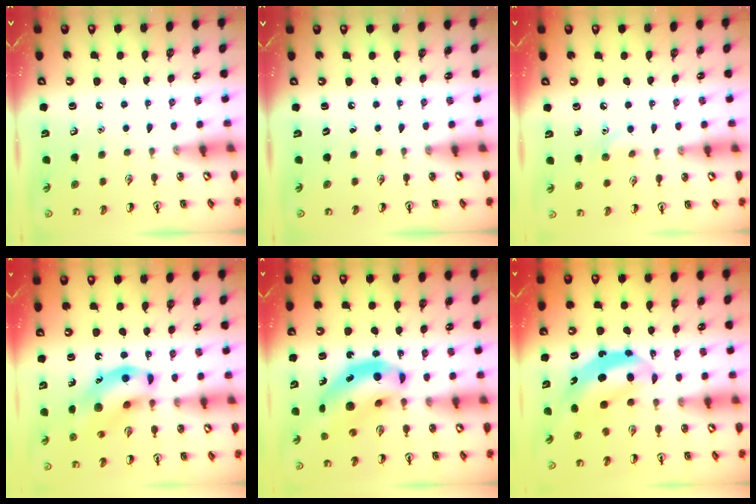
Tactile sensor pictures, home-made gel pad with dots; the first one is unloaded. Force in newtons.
{"total": 0.0}
{"total": 5.8, "press": 5.6, "slide": 1.8}
{"total": 11.1, "press": 10.8, "slide": 2.6}
{"total": 12.5, "press": 11.9, "slide": 3.7}
{"total": 5.5, "press": 5.3, "slide": 1.4}